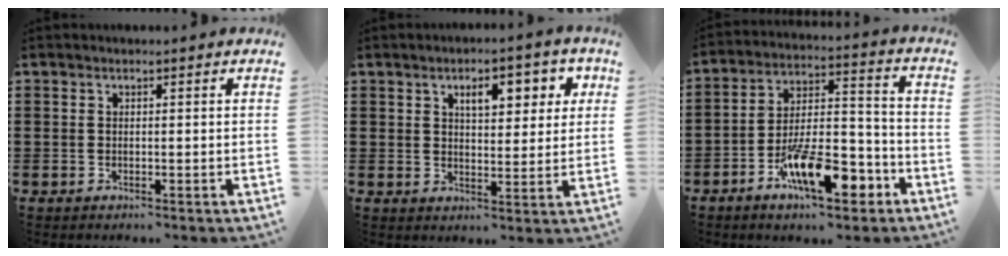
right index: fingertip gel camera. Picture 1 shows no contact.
{"total": 6.2, "force": [2.8, 2.7, 4.8], "torque": [-0.072, 0.000, 0.038]}
{"total": 13.8, "force": [-7.4, 5.1, 10.4], "torque": [-0.176, 0.028, -0.126]}